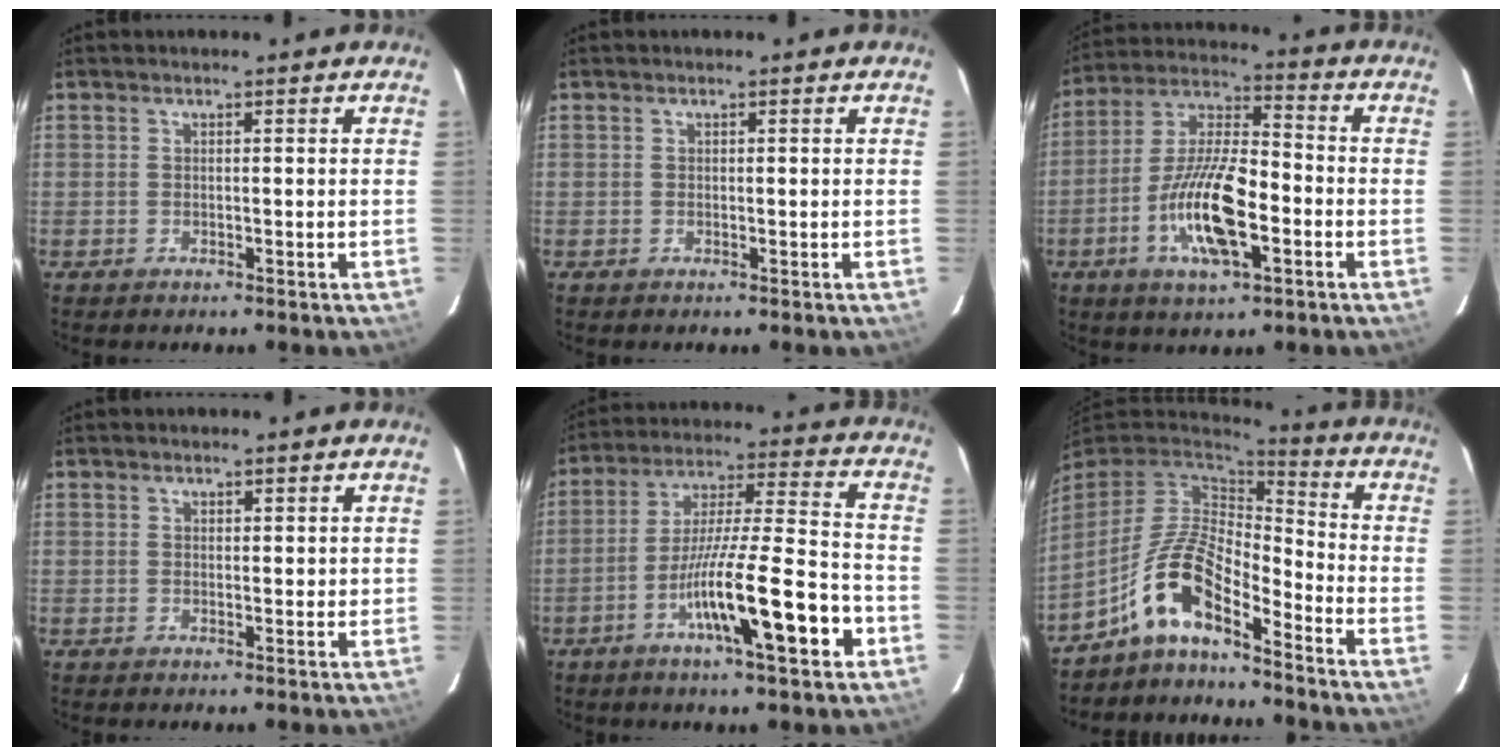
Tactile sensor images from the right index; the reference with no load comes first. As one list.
[{"total": 0.0}, {"total": 14.3, "force": [-4.5, 3.8, 13.1], "torque": [-0.260, 0.002, -0.082]}, {"total": 1.4, "force": [1.0, 0.7, 0.6], "torque": [-0.005, -0.001, 0.014]}, {"total": 15.9, "force": [-6.5, 0.9, 14.5], "torque": [-0.248, -0.008, -0.108]}, {"total": 10.4, "force": [-6.7, 2.8, 7.5], "torque": [-0.164, 0.024, -0.128]}]